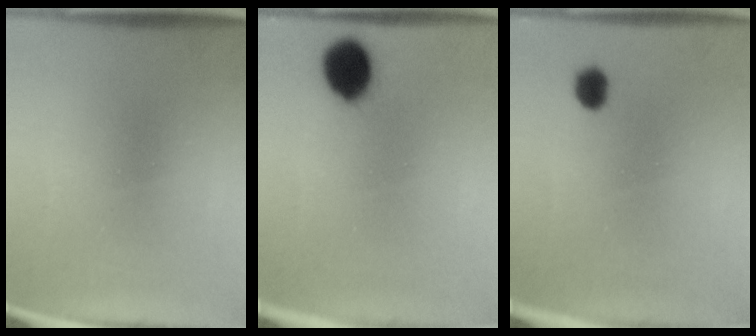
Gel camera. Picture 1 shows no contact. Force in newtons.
{"total": 9.6}
{"total": 2.7}